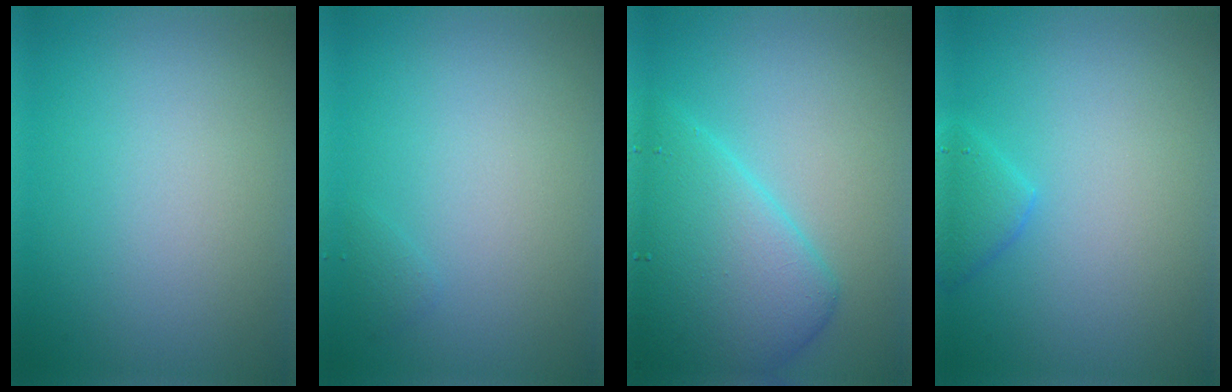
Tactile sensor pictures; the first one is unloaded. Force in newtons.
{"total": 0.5, "press": 0.5, "slide": 0.1}
{"total": 7.2, "press": 7.2, "slide": 0.2}
{"total": 1.9, "press": 1.9, "slide": 0.1}